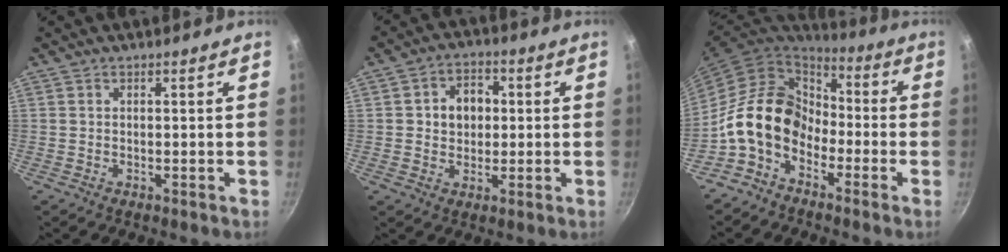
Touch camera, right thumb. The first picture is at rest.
{"total": 7.2, "force": [0.8, 5.9, 4.1], "torque": [-0.030, 0.007, 0.005]}
{"total": 14.3, "force": [-4.9, 10.4, 8.5], "torque": [-0.117, 0.056, -0.116]}